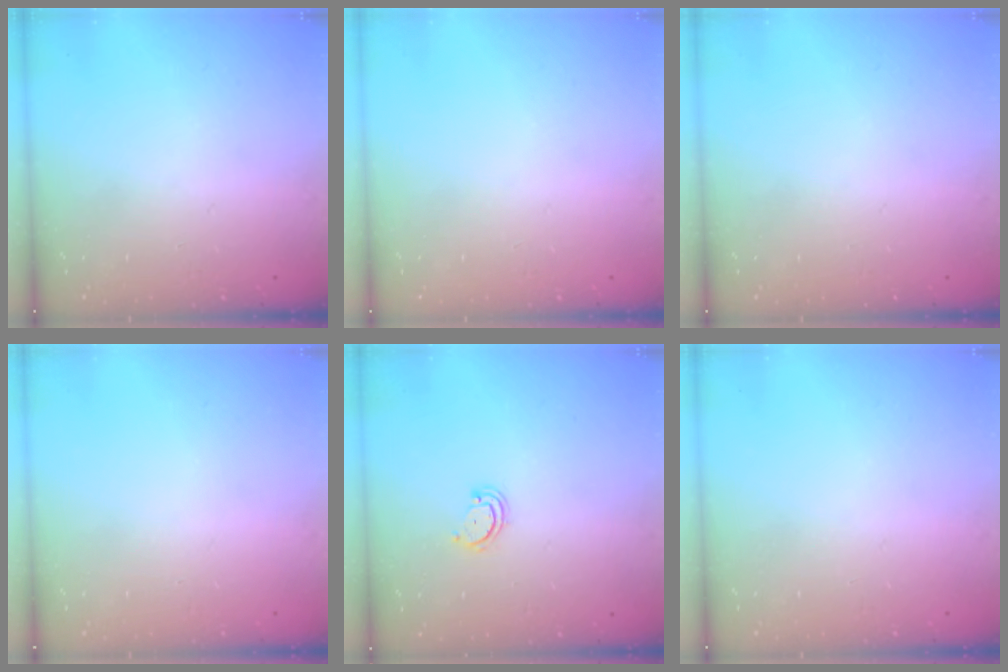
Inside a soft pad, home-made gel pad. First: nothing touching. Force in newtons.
{"total": 0.0}
{"total": 0.0}
{"total": 0.0}
{"total": 2.6, "press": 2.6, "slide": 0.3}
{"total": 0.0}